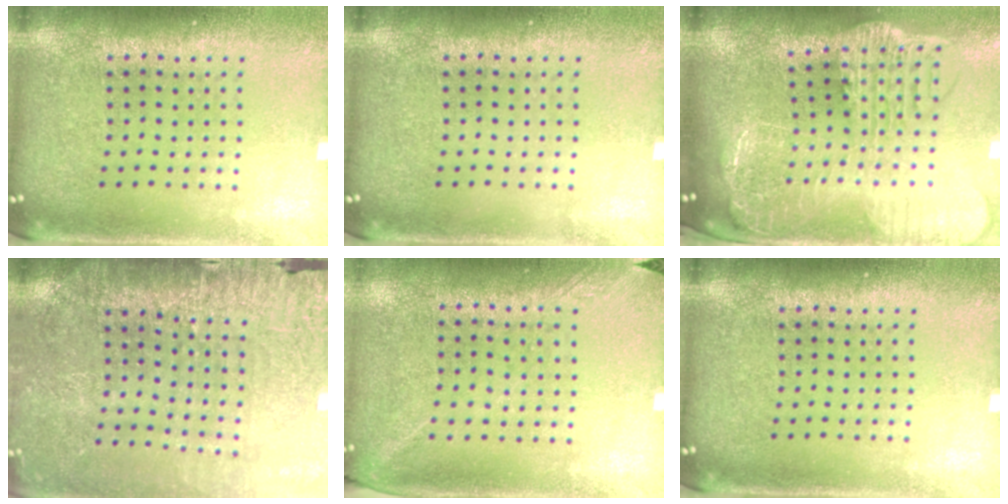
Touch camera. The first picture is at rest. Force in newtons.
{"total": 0.0}
{"total": 3.8, "press": 3.0, "slide": 2.3}
{"total": 2.9, "press": 2.9, "slide": 0.2}
{"total": 1.2, "press": 0.9, "slide": 0.8}
{"total": 0.0}